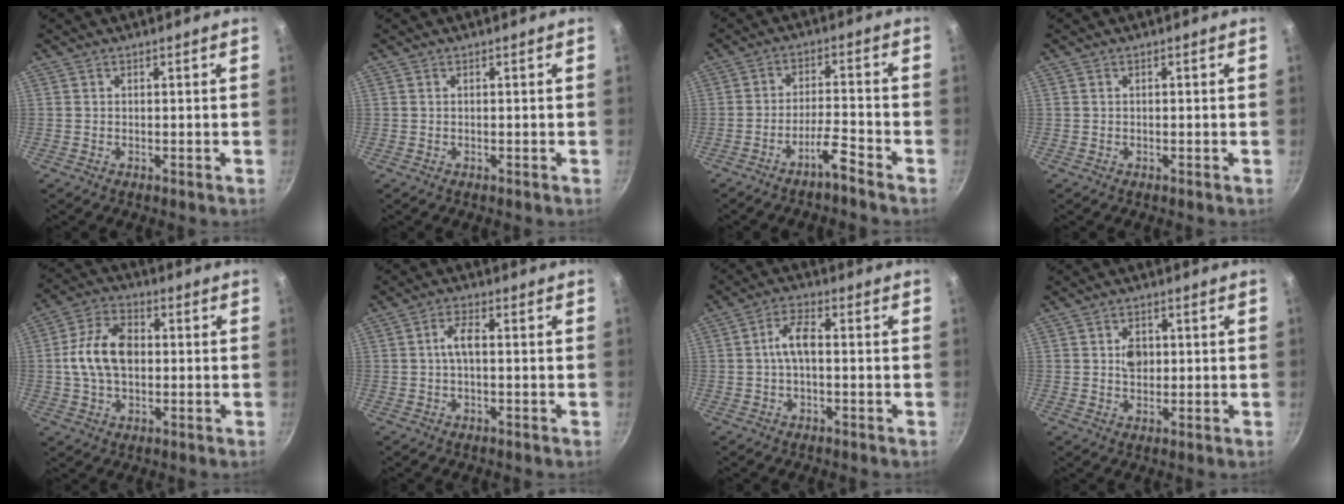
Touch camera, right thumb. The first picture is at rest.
{"total": 0.0}
{"total": 5.2, "force": [-4.0, 0.4, 3.3], "torque": [-0.065, 0.035, -0.071]}
{"total": 0.0}
{"total": 11.4, "force": [0.3, 7.6, 8.4], "torque": [-0.140, 0.023, -0.005]}
{"total": 3.6, "force": [-0.1, 1.4, 3.3], "torque": [-0.073, 0.013, -0.005]}
{"total": 5.3, "force": [-0.2, 2.5, 4.7], "torque": [-0.089, 0.024, -0.008]}
{"total": 3.9, "force": [0.5, 3.0, 2.4], "torque": [-0.019, -0.004, 0.005]}